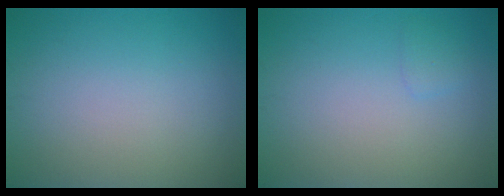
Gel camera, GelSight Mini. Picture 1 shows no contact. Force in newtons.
{"total": 0.9, "press": 0.8, "slide": 0.1}